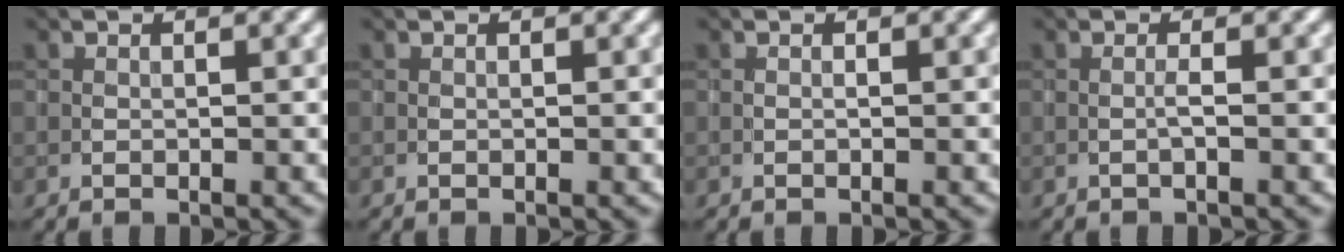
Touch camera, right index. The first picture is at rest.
{"total": 0.0}
{"total": 0.0}
{"total": 0.7, "force": [-0.2, -0.1, 0.7], "torque": [-0.014, 0.002, -0.006]}